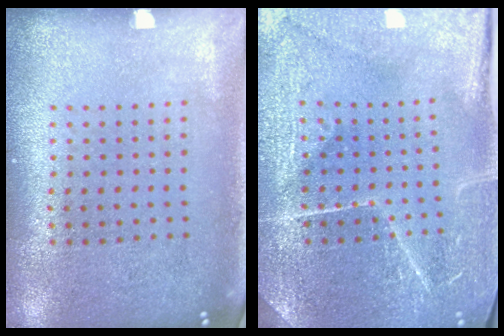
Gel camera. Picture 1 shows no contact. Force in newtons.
{"total": 4.1, "press": 4.0, "slide": 1.0}